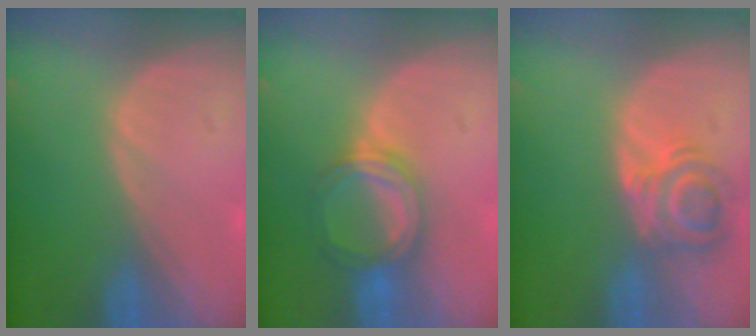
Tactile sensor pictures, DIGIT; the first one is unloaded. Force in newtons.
{"total": 5.3, "press": 5.2, "slide": 0.5}
{"total": 5.5, "press": 5.3, "slide": 1.4}